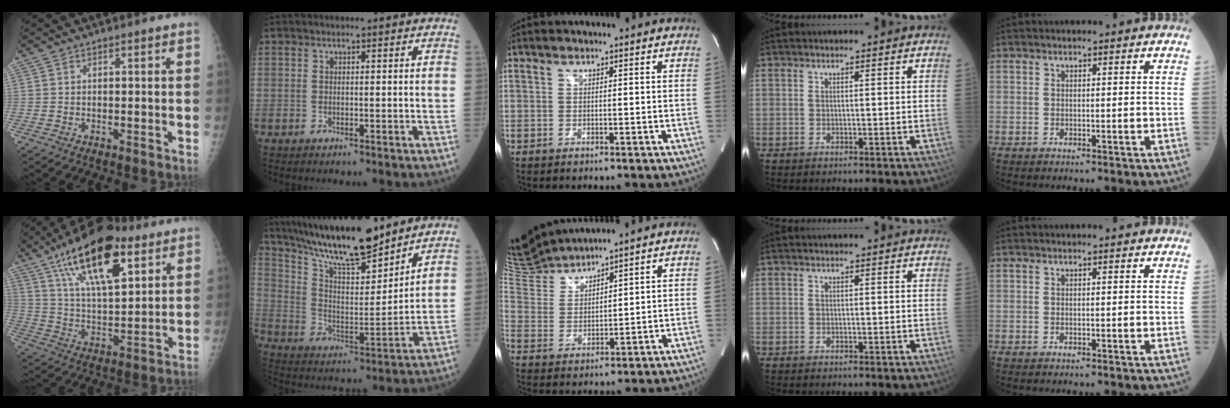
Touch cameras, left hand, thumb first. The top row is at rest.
{"thumb": {"total": 21.4, "force": [11.5, 8.6, 15.9], "torque": [-0.243, -0.034, 0.200]}, "index": {"total": 17.8, "force": [15.1, 2.5, 9.1], "torque": [-0.162, -0.001, 0.270]}, "middle": {"total": 7.7, "force": [7.6, -0.4, 0.6], "torque": [-0.032, 0.009, 0.168]}}